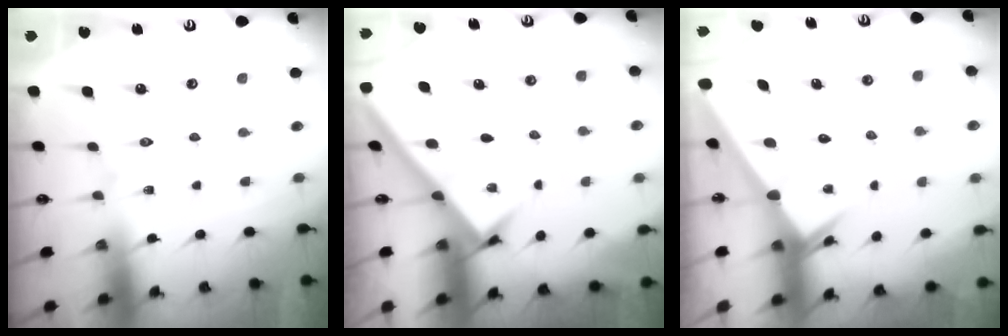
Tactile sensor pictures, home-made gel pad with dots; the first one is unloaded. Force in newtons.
{"total": 2.9, "press": 2.9, "slide": 0.3}
{"total": 2.6, "press": 2.6, "slide": 0.1}